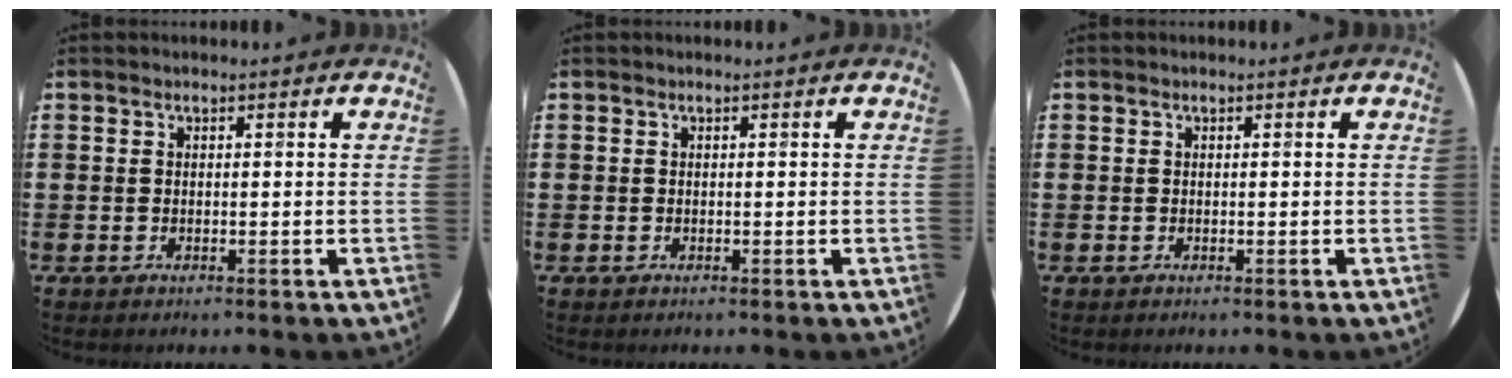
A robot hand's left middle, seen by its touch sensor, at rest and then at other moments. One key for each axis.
{"total": 0.0}
{"total": 0.0}